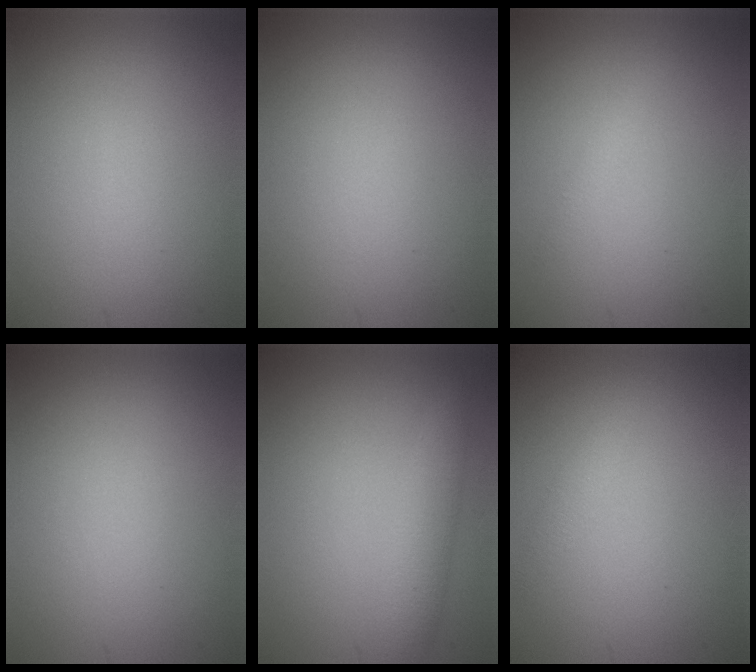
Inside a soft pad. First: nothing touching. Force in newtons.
{"total": 0.0}
{"total": 0.9, "press": 0.9, "slide": 0.1}
{"total": 0.0}
{"total": 2.6, "press": 2.6, "slide": 0.0}
{"total": 1.3, "press": 1.3, "slide": 0.1}